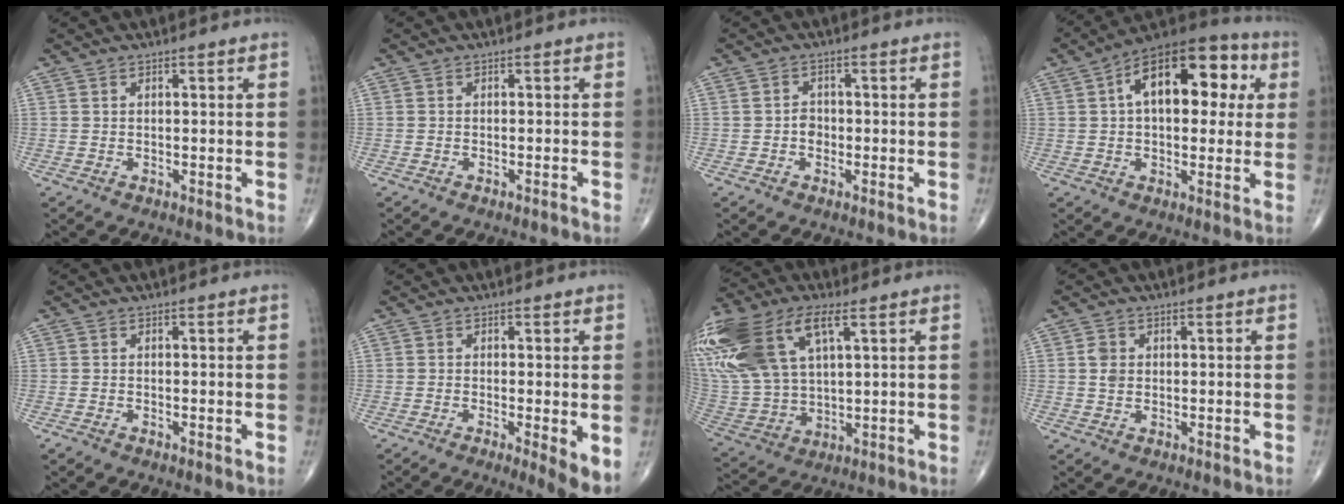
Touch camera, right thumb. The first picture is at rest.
{"total": 0.6, "force": [-0.5, -0.2, 0.3], "torque": [-0.011, 0.000, -0.009]}
{"total": 2.3, "force": [-0.6, 1.9, 1.2], "torque": [-0.007, 0.007, -0.014]}
{"total": 19.1, "force": [4.7, 10.4, 15.4], "torque": [-0.191, 0.029, 0.058]}
{"total": 0.8, "force": [-0.5, 0.2, 0.7], "torque": [-0.014, -0.004, -0.011]}
{"total": 5.0, "force": [-1.1, 0.7, 4.8], "torque": [-0.079, -0.018, -0.022]}
{"total": 24.8, "force": [10.4, 12.8, 18.6], "torque": [-0.441, 0.011, 0.203]}
{"total": 2.6, "force": [0.3, 2.1, 1.5], "torque": [-0.022, 0.000, 0.005]}